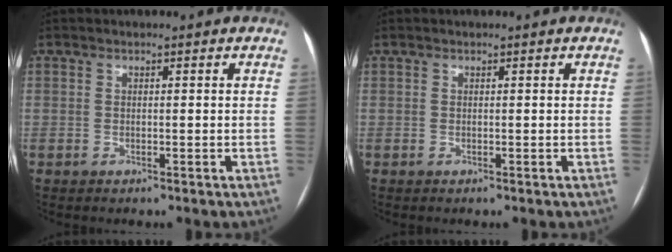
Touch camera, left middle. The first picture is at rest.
{"total": 0.0}